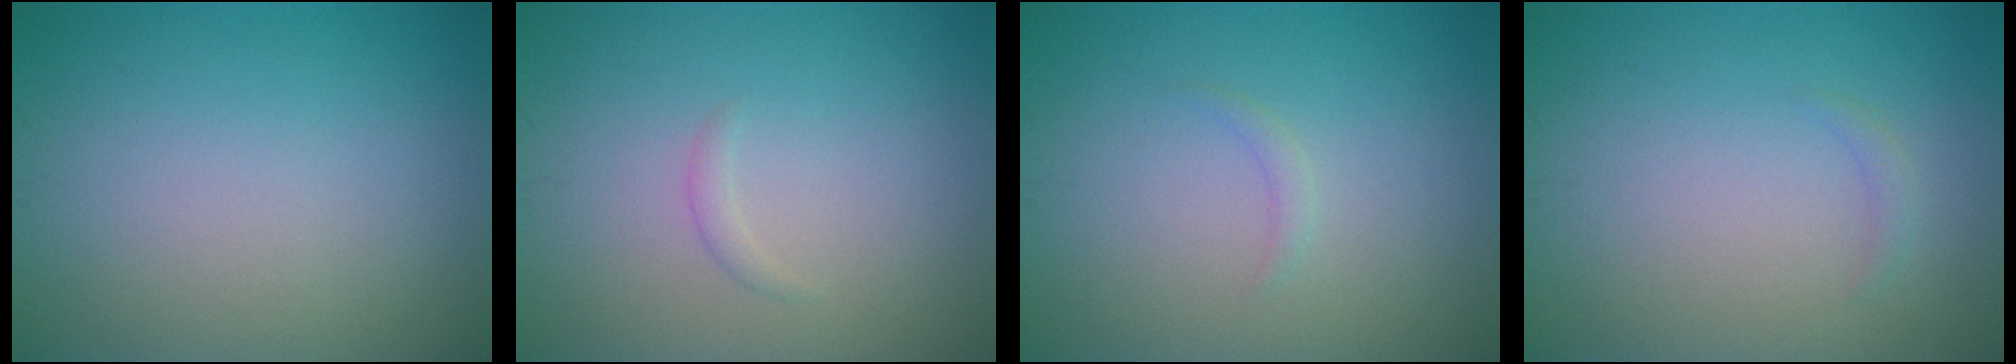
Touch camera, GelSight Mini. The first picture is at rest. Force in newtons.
{"total": 0.7, "press": 0.7, "slide": 0.0}
{"total": 0.7, "press": 0.7, "slide": 0.0}
{"total": 0.7, "press": 0.7, "slide": 0.1}